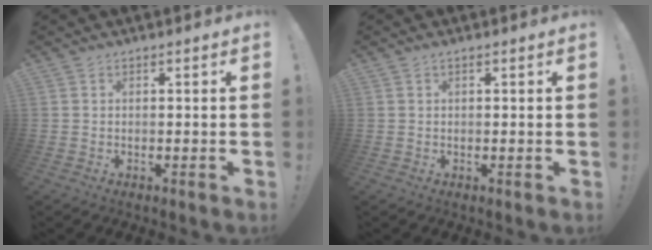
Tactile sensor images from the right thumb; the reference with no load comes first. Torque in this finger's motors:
{"motor_torque": [0.05, -0.23, 0.05, -0.07, 0.02]}